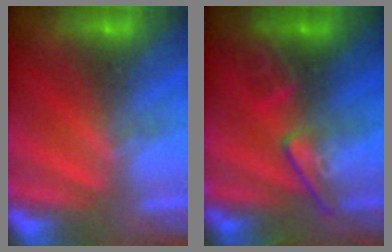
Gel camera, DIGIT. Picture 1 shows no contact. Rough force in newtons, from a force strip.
{"total": 2.4}